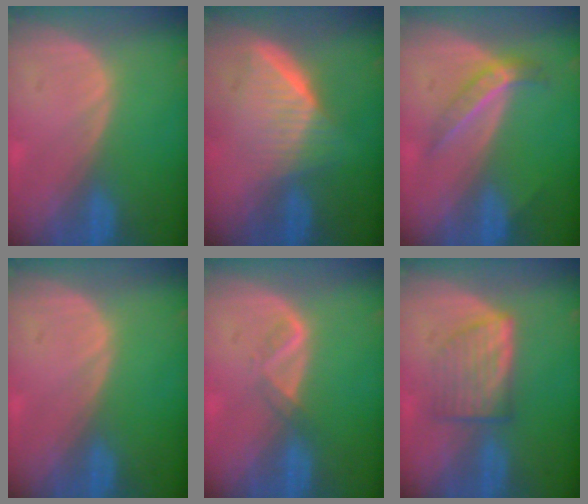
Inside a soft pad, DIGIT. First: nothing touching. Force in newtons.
{"total": 6.8, "press": 6.1, "slide": 3.1}
{"total": 4.3, "press": 4.0, "slide": 1.6}
{"total": 0.0}
{"total": 2.1, "press": 2.0, "slide": 0.6}
{"total": 5.9, "press": 5.7, "slide": 1.4}